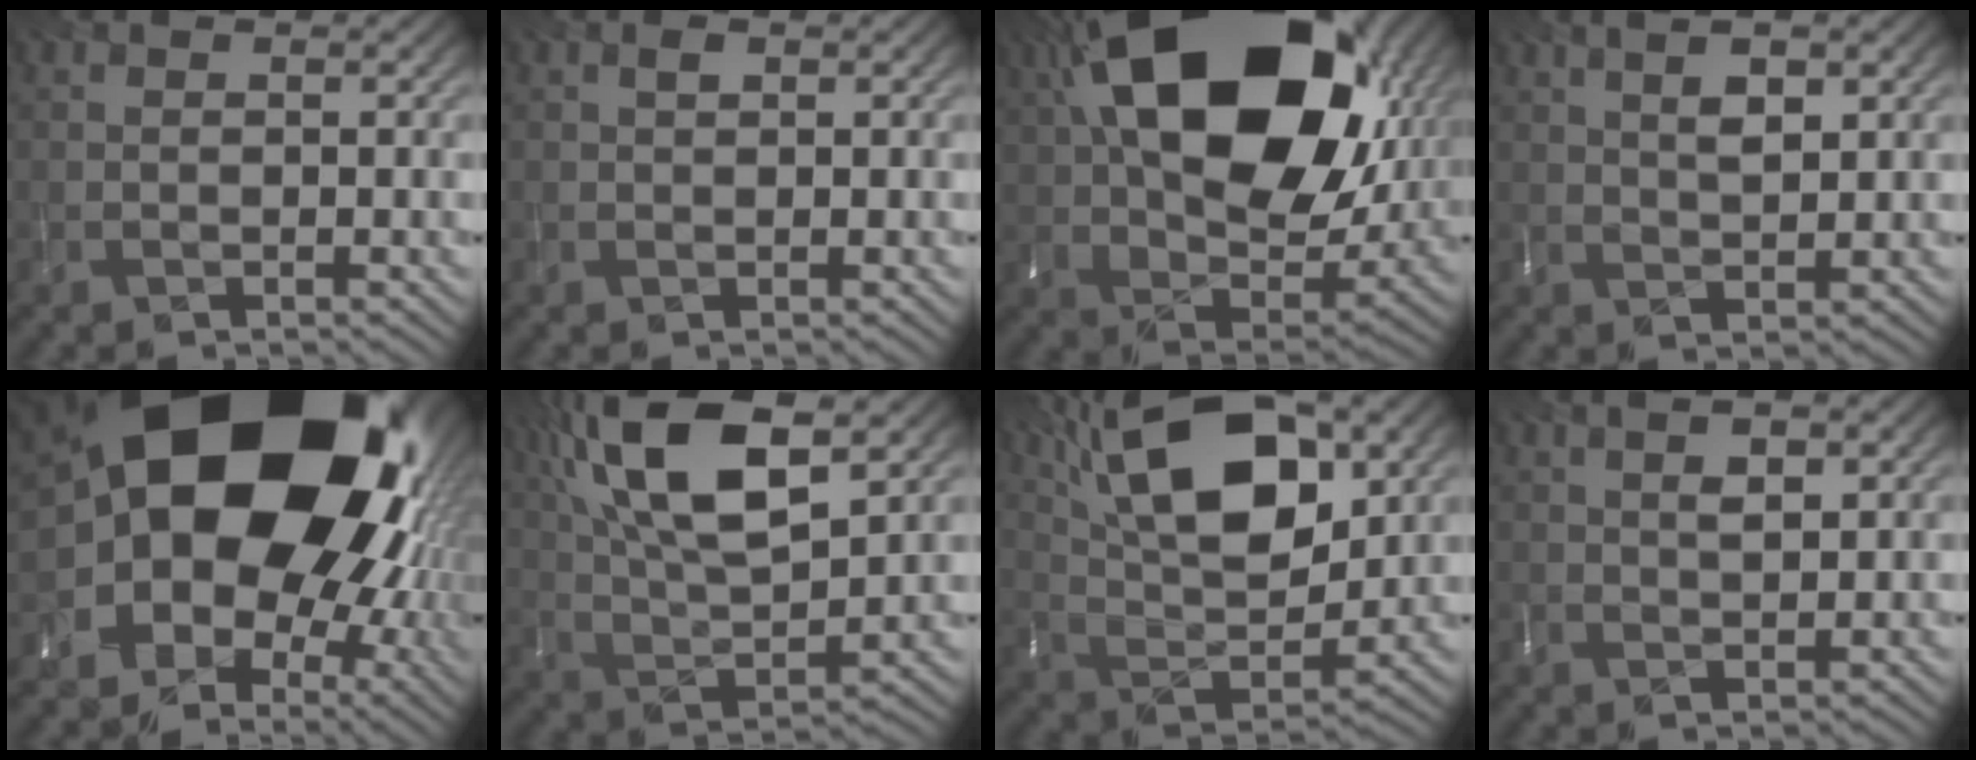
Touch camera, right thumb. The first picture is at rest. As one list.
[{"total": 0.8, "force": [0.4, 0.4, 0.6], "torque": [-0.012, 0.000, 0.007]}, {"total": 22.1, "force": [7.4, 13.3, 15.9], "torque": [-0.316, 0.028, 0.129]}, {"total": 4.2, "force": [2.1, 1.3, 3.4], "torque": [-0.070, -0.001, 0.044]}, {"total": 23.2, "force": [2.4, 17.4, 15.2], "torque": [-0.228, -0.042, 0.028]}, {"total": 15.5, "force": [7.0, 6.1, 12.5], "torque": [-0.280, 0.023, 0.130]}, {"total": 17.0, "force": [7.7, 7.9, 12.9], "torque": [-0.258, 0.019, 0.118]}, {"total": 3.4, "force": [1.7, 1.0, 2.8], "torque": [-0.051, -0.004, 0.036]}]